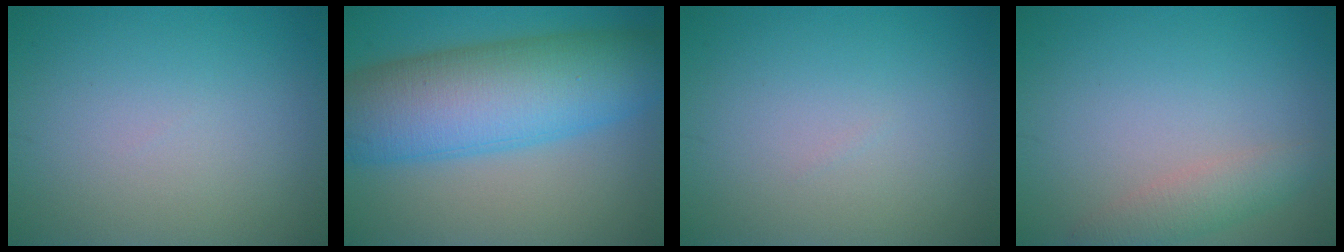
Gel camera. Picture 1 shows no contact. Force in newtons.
{"total": 11.9, "press": 11.9, "slide": 0.0}
{"total": 0.0}
{"total": 2.4, "press": 2.4, "slide": 0.2}